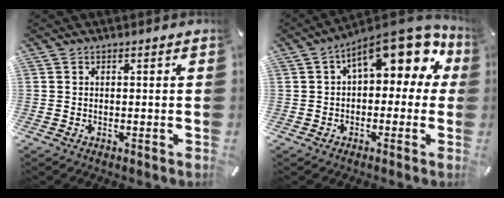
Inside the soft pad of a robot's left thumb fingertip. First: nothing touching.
{"total": 13.5, "force": [6.5, 6.1, 10.1], "torque": [-0.147, -0.042, 0.111]}